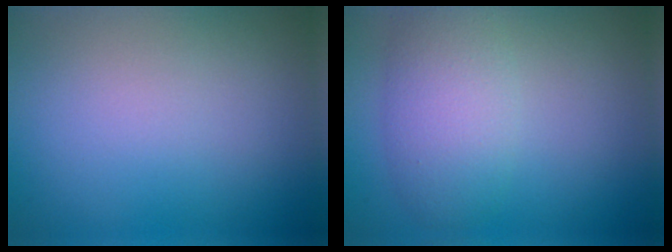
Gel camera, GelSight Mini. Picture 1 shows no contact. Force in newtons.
{"total": 4.8, "press": 4.8, "slide": 0.3}